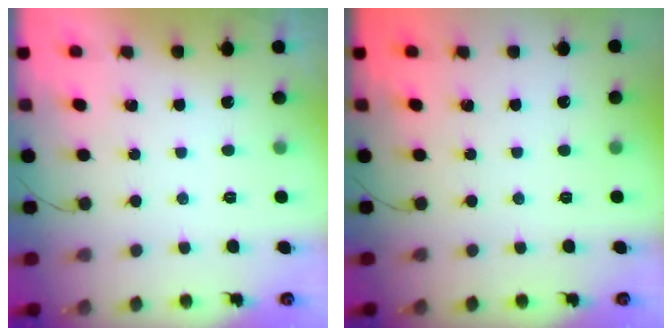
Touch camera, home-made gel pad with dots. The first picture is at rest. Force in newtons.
{"total": 0.0}